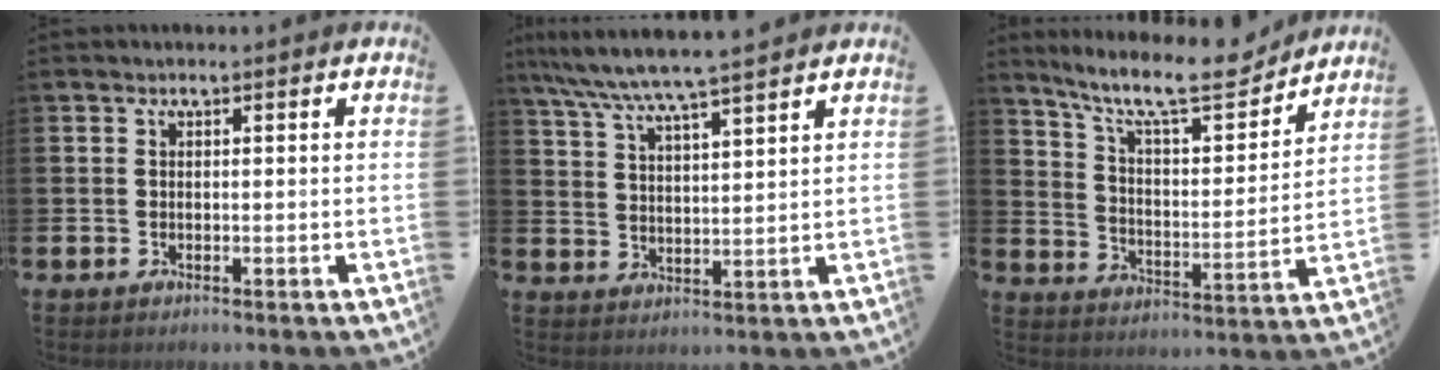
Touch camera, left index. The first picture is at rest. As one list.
[{"total": 7.1, "force": [6.6, 0.0, 2.5], "torque": [-0.075, -0.031, 0.117]}, {"total": 11.9, "force": [10.1, 2.7, 5.6], "torque": [-0.127, -0.064, 0.170]}]